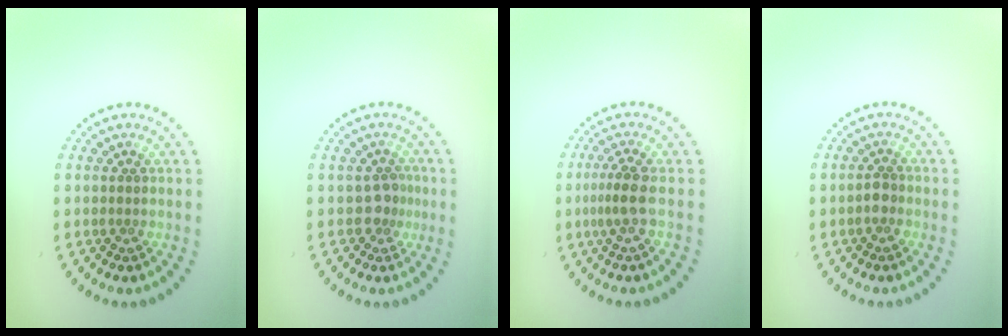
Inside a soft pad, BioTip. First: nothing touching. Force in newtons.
{"total": 1.8, "press": 1.4, "slide": 1.2}
{"total": 2.4, "press": 1.6, "slide": 1.7}
{"total": 1.1, "press": 1.0, "slide": 0.6}